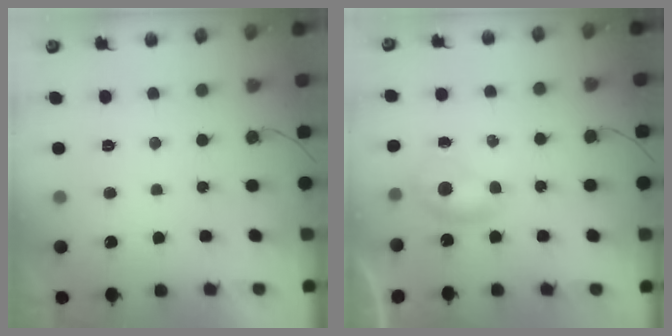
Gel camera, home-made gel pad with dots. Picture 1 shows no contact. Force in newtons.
{"total": 4.9, "press": 4.9, "slide": 0.5}